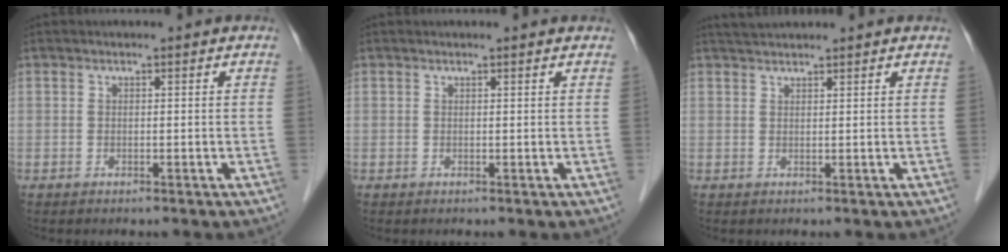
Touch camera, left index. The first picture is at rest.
{"total": 1.3, "force": [1.3, 0.0, 0.3], "torque": [-0.014, 0.007, 0.014]}
{"total": 2.7, "force": [2.6, 0.0, 0.7], "torque": [-0.012, 0.024, 0.048]}